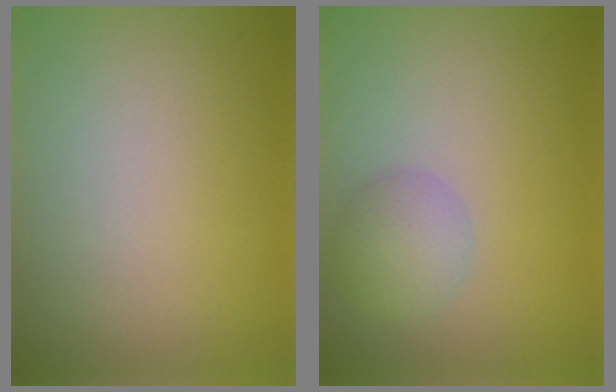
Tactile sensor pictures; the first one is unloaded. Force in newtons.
{"total": 2.9, "press": 2.9, "slide": 0.2}